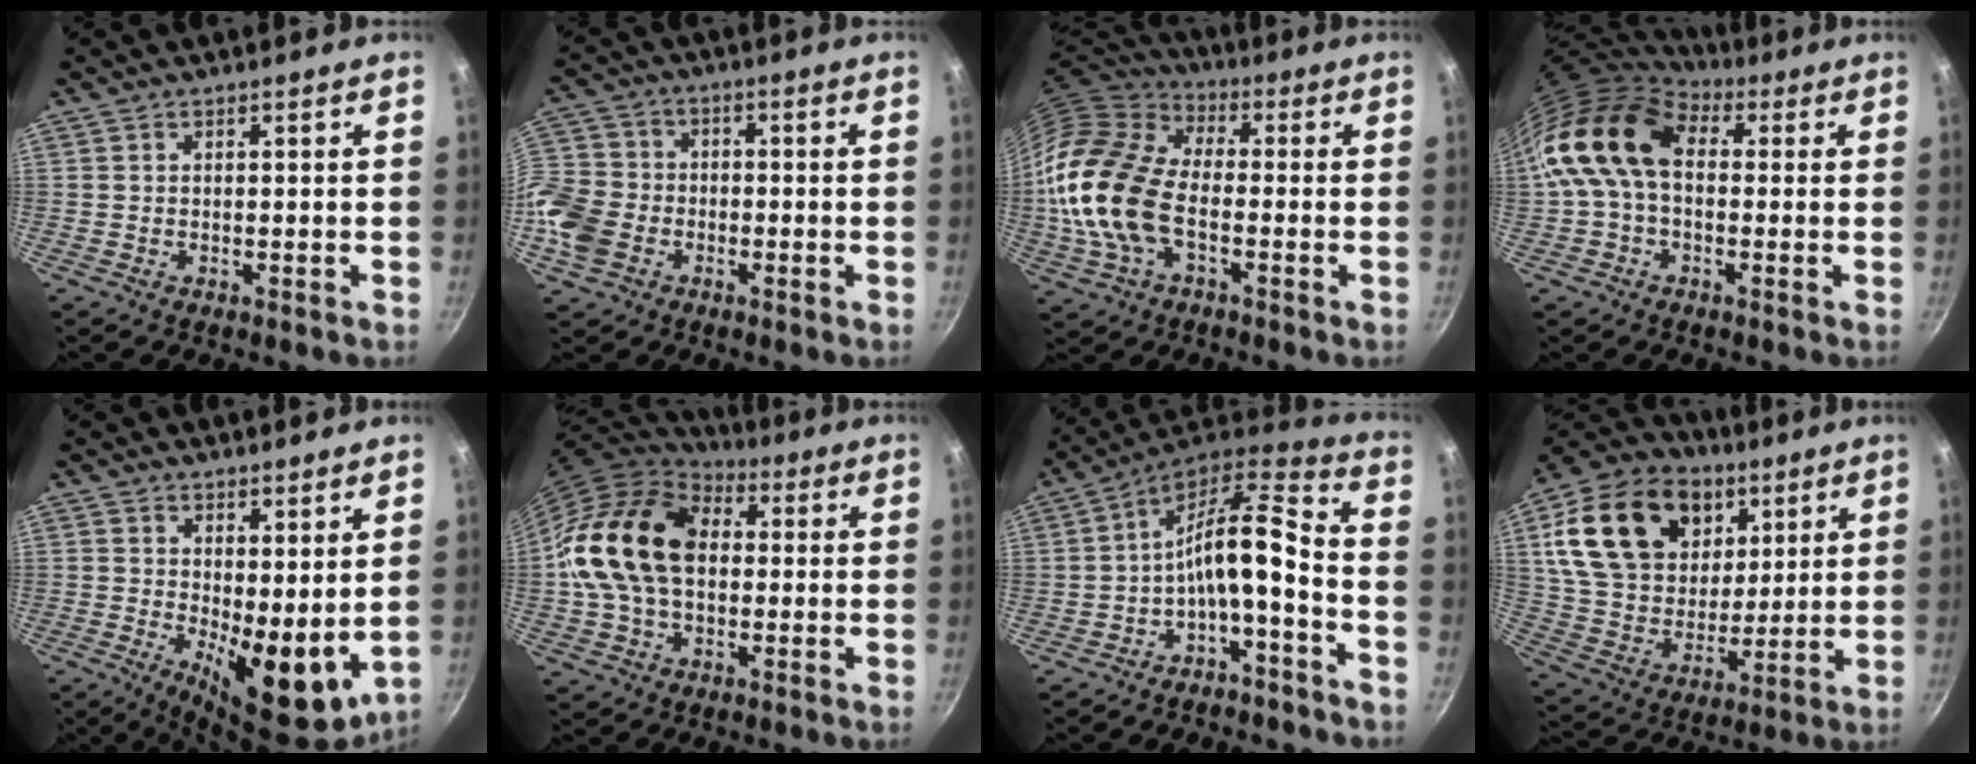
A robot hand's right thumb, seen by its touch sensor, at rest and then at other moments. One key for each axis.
{"total": 13.3, "fx": -4.3, "fy": 10.6, "fz": 6.8, "tx": -0.139, "ty": 0.040, "tz": -0.097}
{"total": 20.1, "fx": -3.2, "fy": 12.4, "fz": 15.5, "tx": -0.301, "ty": 0.029, "tz": -0.077}
{"total": 14.7, "fx": 1.5, "fy": 10.0, "fz": 10.7, "tx": -0.181, "ty": 0.024, "tz": 0.011}
{"total": 11.3, "fx": 1.9, "fy": 4.9, "fz": 10.0, "tx": -0.119, "ty": -0.033, "tz": 0.040}
{"total": 18.8, "fx": 0.9, "fy": 13.4, "fz": 13.2, "tx": -0.223, "ty": 0.033, "tz": 0.005}
{"total": 13.2, "fx": -4.6, "fy": 4.3, "fz": 11.6, "tx": -0.216, "ty": 0.060, "tz": -0.082}
{"total": 24.9, "fx": 9.7, "fy": 17.6, "fz": 14.7, "tx": -0.244, "ty": -0.020, "tz": 0.175}